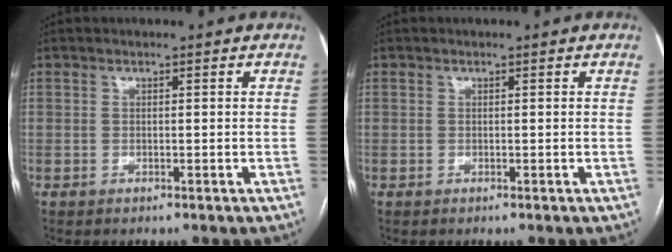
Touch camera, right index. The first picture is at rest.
{"total": 0.0}